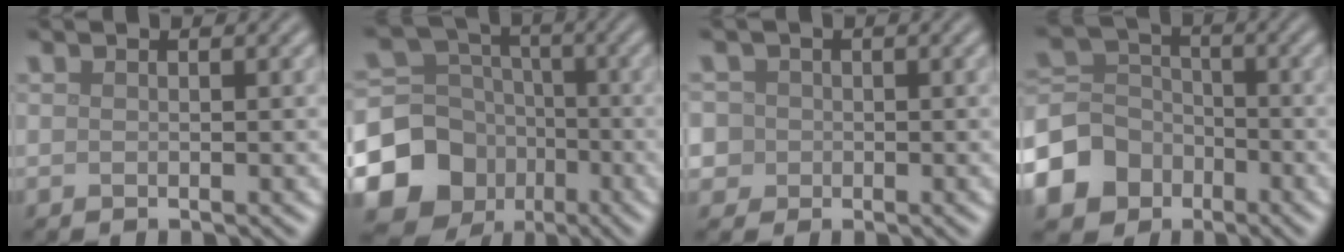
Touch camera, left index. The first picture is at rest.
{"total": 10.6, "force": [-4.2, 9.1, 3.4], "torque": [-0.079, -0.013, -0.091]}
{"total": 4.8, "force": [0.1, 4.5, 1.6], "torque": [-0.033, 0.030, -0.025]}
{"total": 7.3, "force": [-3.8, 5.8, 2.0], "torque": [-0.044, 0.002, -0.091]}